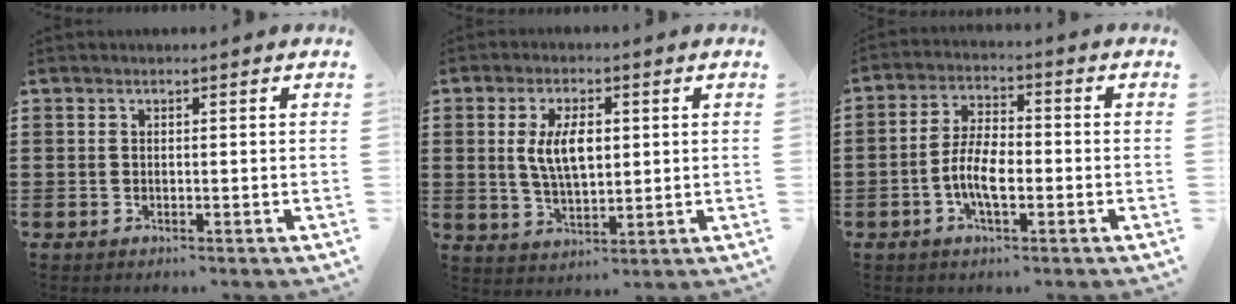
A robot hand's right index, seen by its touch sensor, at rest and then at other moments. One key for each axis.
{"total": 6.9, "fx": 1.0, "fy": 3.3, "fz": 6.0, "tx": -0.122, "ty": 0.005, "tz": 0.012}
{"total": 6.7, "fx": -1.9, "fy": 2.8, "fz": 5.8, "tx": -0.133, "ty": -0.001, "tz": -0.044}